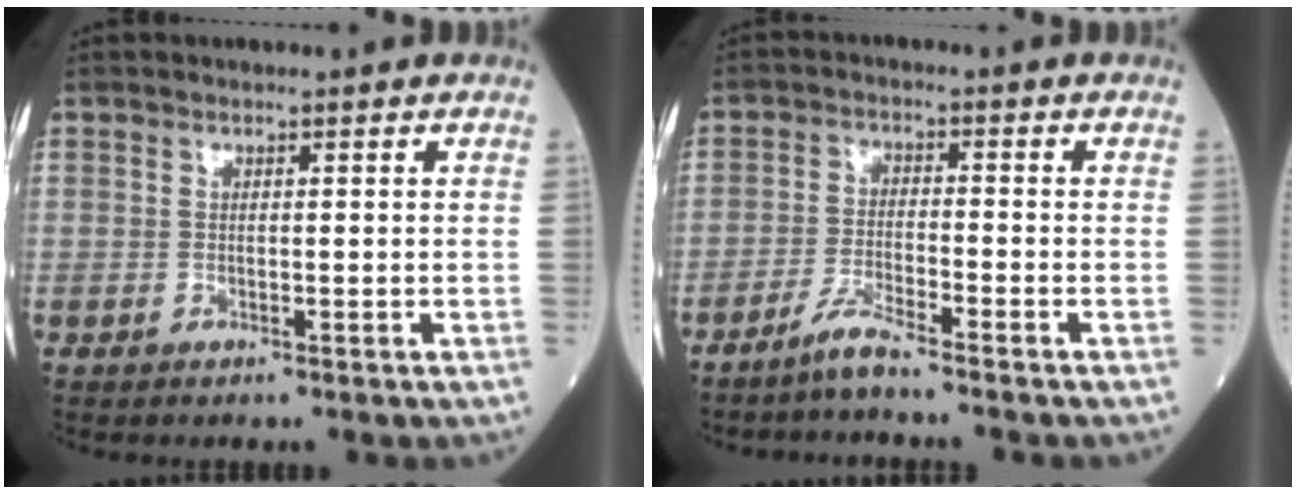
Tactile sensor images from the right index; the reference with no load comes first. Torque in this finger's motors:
{"motor_torque": [0.22, -0.10, 0.16, 0.04]}